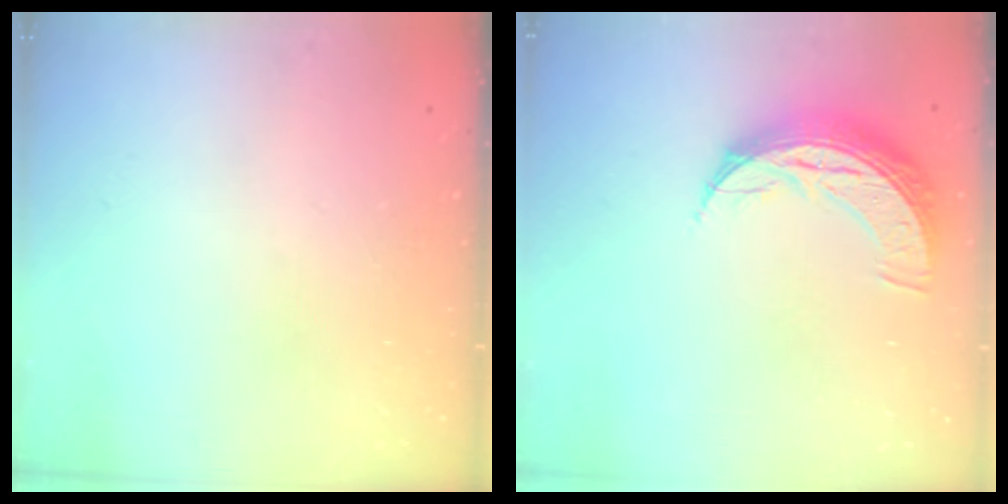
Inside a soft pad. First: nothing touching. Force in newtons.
{"total": 10.1, "press": 10.1, "slide": 0.7}